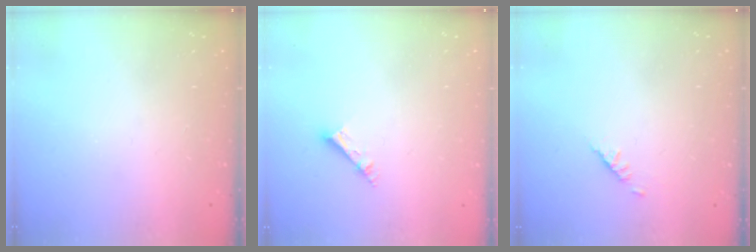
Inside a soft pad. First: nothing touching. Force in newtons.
{"total": 4.2, "press": 4.2, "slide": 0.2}
{"total": 1.9, "press": 1.8, "slide": 0.5}